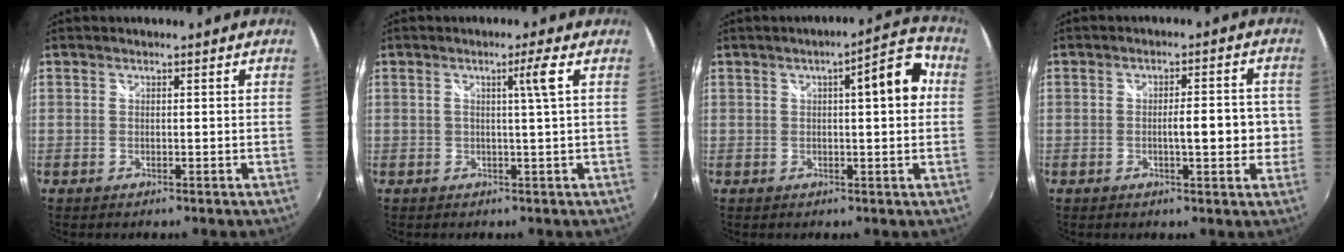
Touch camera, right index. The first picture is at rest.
{"total": 3.1, "force": [0.7, -1.2, 2.8], "torque": [-0.047, -0.007, 0.014]}
{"total": 7.9, "force": [1.5, 1.7, 7.6], "torque": [-0.095, 0.026, 0.026]}
{"total": 6.9, "force": [-0.9, 2.0, 6.5], "torque": [-0.101, 0.001, -0.010]}